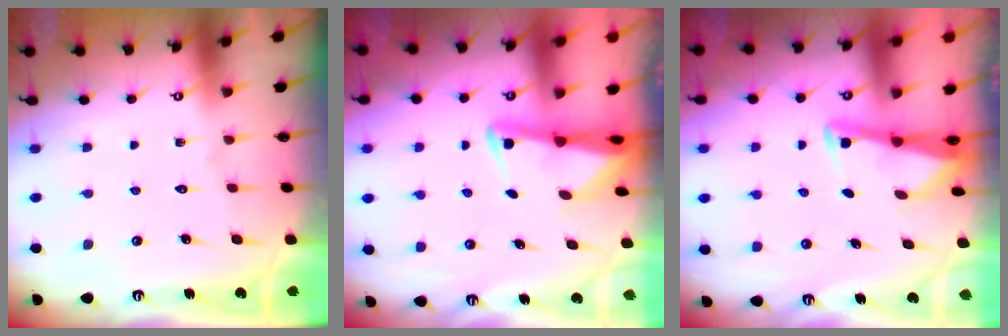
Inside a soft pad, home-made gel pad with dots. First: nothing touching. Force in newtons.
{"total": 2.3, "press": 2.3, "slide": 0.4}
{"total": 2.8, "press": 2.8, "slide": 0.2}